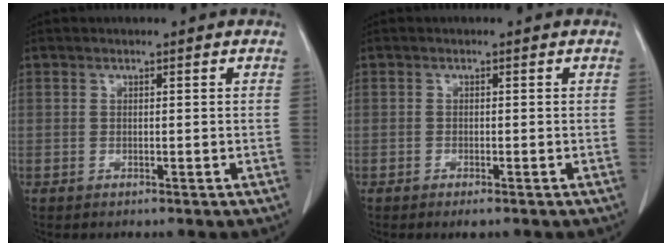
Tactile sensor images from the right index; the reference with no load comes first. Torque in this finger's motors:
{"motor_torque": [0.13, -0.09, 0.00, 0.02]}